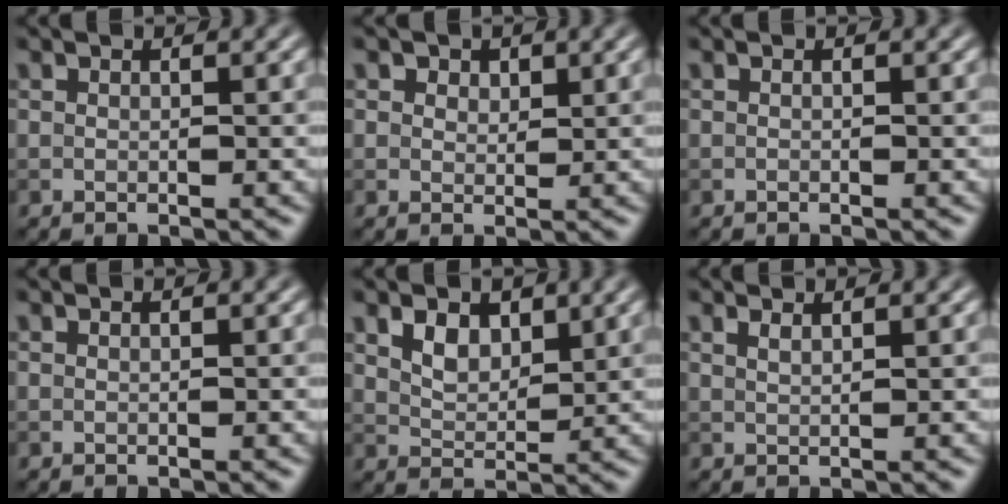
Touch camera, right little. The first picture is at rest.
{"total": 2.1, "force": [1.3, 1.3, 0.8], "torque": [-0.012, -0.002, 0.014]}
{"total": 0.0}
{"total": 0.0}
{"total": 2.8, "force": [1.6, 1.7, 1.6], "torque": [-0.035, -0.002, 0.030]}
{"total": 1.1, "force": [0.8, 0.3, 0.6], "torque": [-0.007, -0.001, 0.011]}